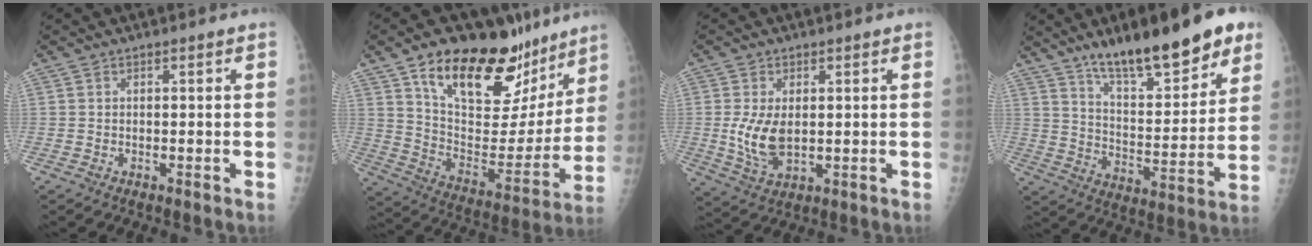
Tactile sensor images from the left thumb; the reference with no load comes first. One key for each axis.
{"total": 28.7, "fx": 17.9, "fy": 14.1, "fz": 17.4, "tx": -0.220, "ty": -0.055, "tz": 0.289}
{"total": 7.6, "fx": 0.4, "fy": 4.5, "fz": 6.2, "tx": -0.118, "ty": -0.014, "tz": 0.017}
{"total": 21.3, "fx": 14.4, "fy": 6.3, "fz": 14.4, "tx": -0.181, "ty": -0.067, "tz": 0.231}